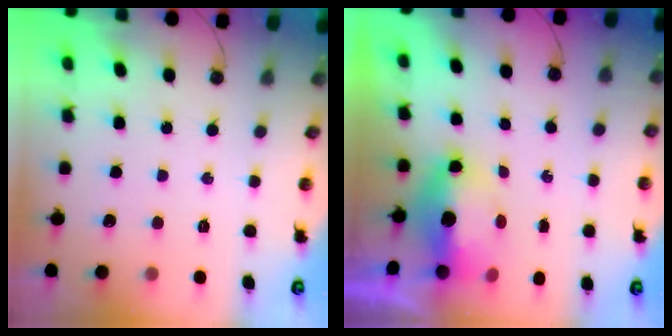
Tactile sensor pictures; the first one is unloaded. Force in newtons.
{"total": 7.4, "press": 7.4, "slide": 0.8}